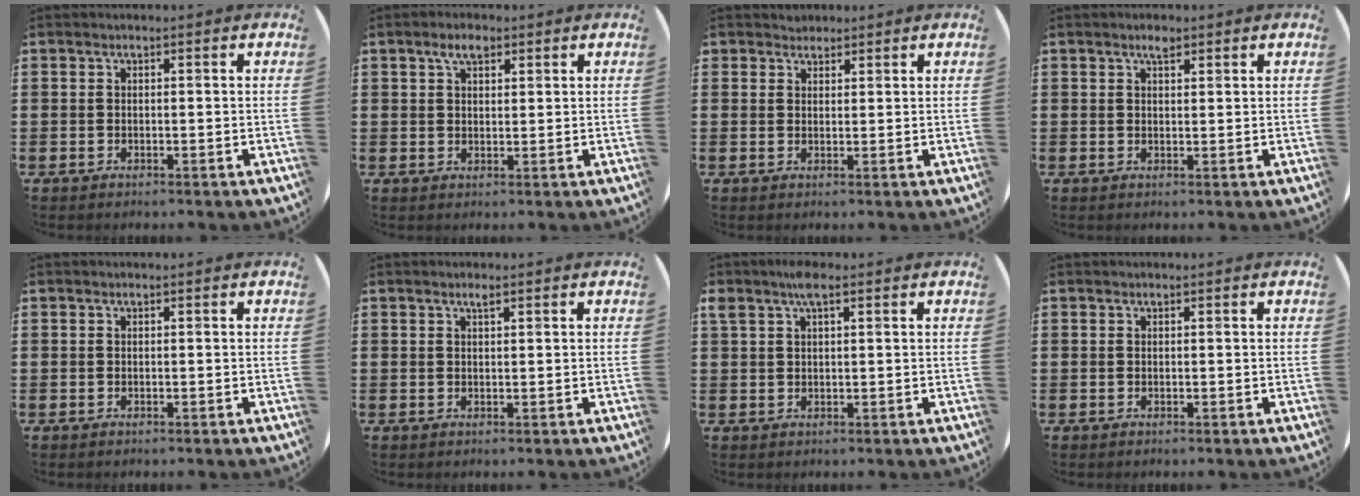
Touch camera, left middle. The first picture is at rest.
{"total": 3.1, "force": [2.2, 1.5, 1.6], "torque": [-0.019, 0.000, 0.036]}
{"total": 1.6, "force": [1.5, 0.5, -0.2], "torque": [0.001, 0.004, 0.031]}
{"total": 1.8, "force": [1.5, 0.5, 0.9], "torque": [-0.021, 0.003, 0.026]}
{"total": 0.0}
{"total": 0.9, "force": [0.7, 0.0, 0.6], "torque": [-0.012, -0.001, 0.014]}
{"total": 3.0, "force": [2.0, 0.8, 2.1], "torque": [-0.038, 0.002, 0.033]}
{"total": 0.0}